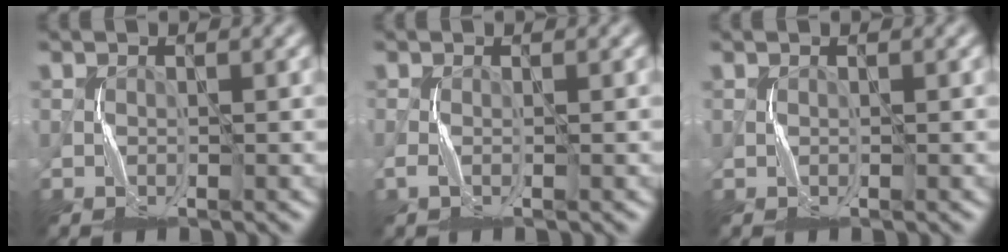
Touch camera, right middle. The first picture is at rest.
{"total": 0.7, "force": [-0.4, 0.0, 0.6], "torque": [-0.016, 0.002, -0.009]}
{"total": 0.0}